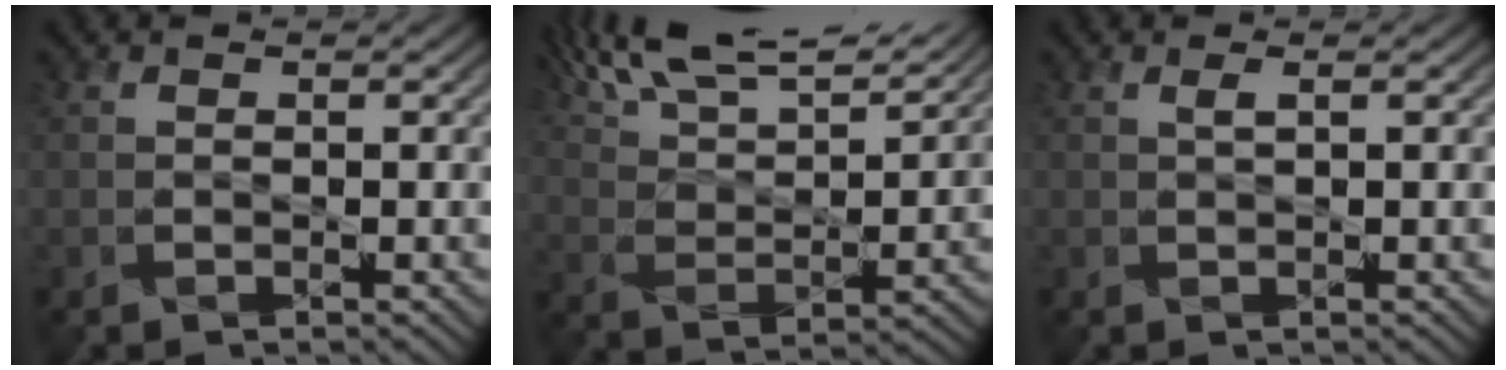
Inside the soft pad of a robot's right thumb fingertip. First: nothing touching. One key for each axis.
{"total": 14.3, "fx": 11.1, "fy": 3.8, "fz": 8.3, "tx": -0.172, "ty": 0.014, "tz": 0.170}
{"total": 0.9, "fx": 0.4, "fy": 0.1, "fz": 0.8, "tx": -0.019, "ty": 0.004, "tz": 0.006}